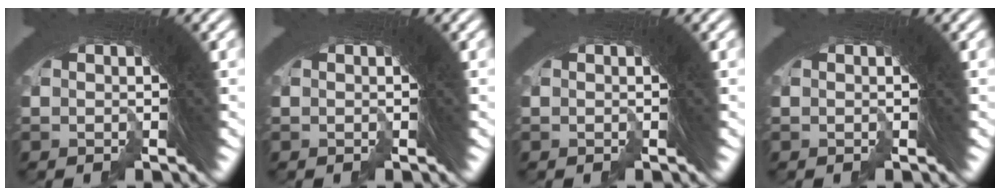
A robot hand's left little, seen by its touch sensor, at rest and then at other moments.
{"total": 0.0}
{"total": 0.0}
{"total": 0.0}